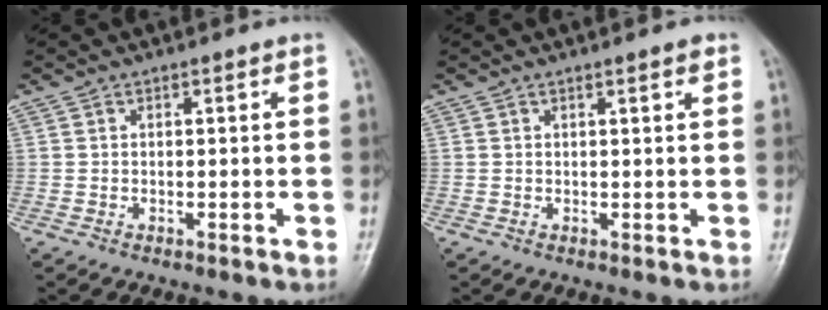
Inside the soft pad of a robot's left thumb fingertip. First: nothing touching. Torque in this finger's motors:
{"motor_torque": [-0.12, 0.01, 0.06, 0.09, 0.01]}